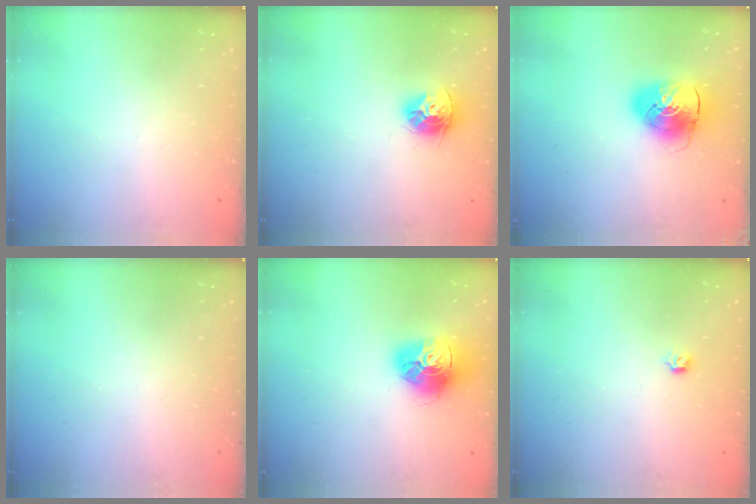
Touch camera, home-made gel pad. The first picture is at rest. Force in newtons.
{"total": 11.1, "press": 11.0, "slide": 0.9}
{"total": 11.2, "press": 11.0, "slide": 1.9}
{"total": 0.0}
{"total": 15.9, "press": 15.8, "slide": 1.4}
{"total": 2.8, "press": 2.7, "slide": 0.8}